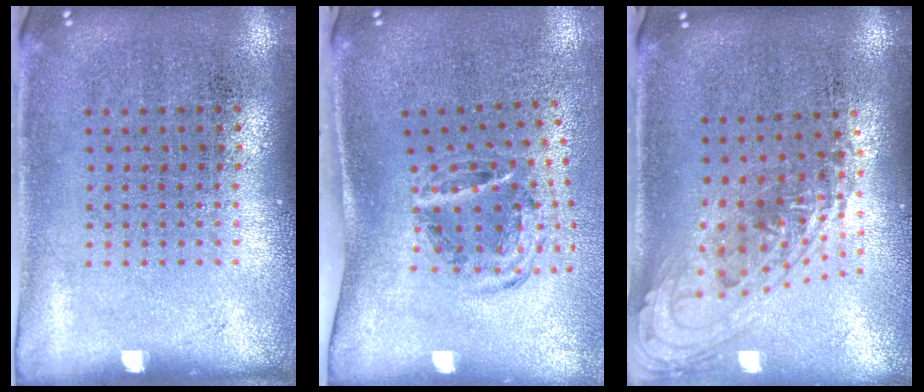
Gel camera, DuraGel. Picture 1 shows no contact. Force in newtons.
{"total": 1.2, "press": 1.0, "slide": 0.6}
{"total": 1.5, "press": 1.3, "slide": 0.7}